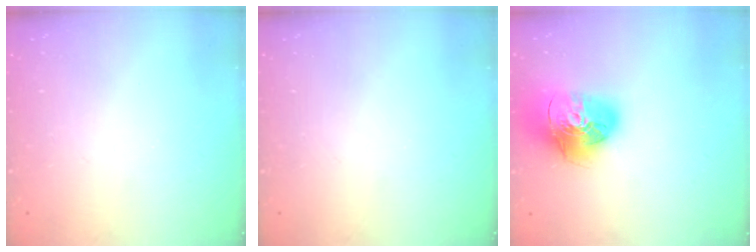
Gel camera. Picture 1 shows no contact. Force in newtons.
{"total": 0.0}
{"total": 18.3, "press": 18.2, "slide": 2.0}